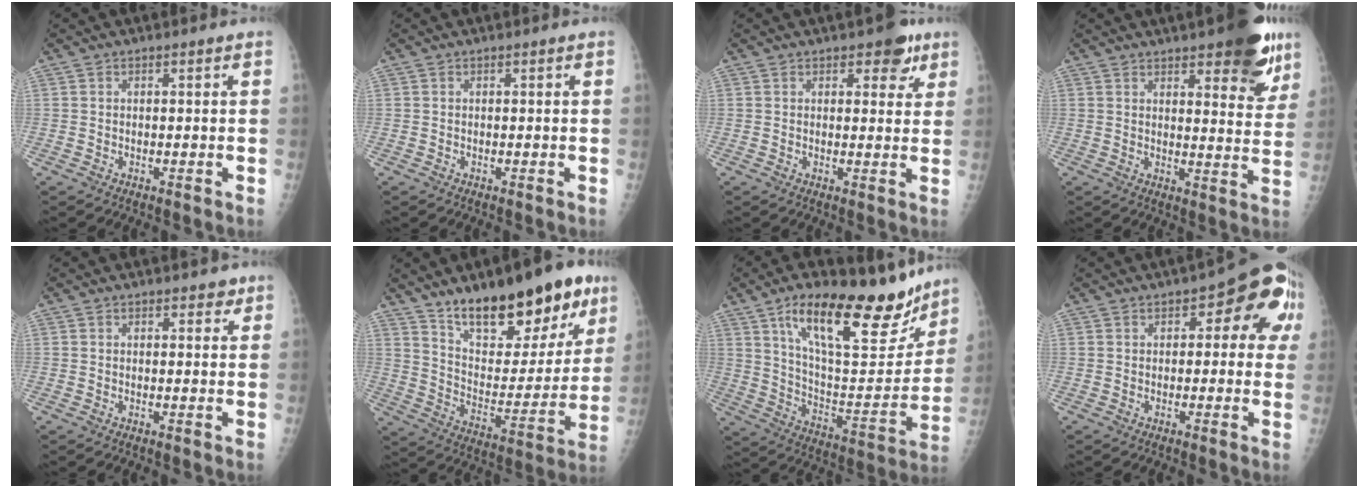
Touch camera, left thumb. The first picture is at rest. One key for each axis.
{"total": 0.0}
{"total": 5.3, "fx": 3.0, "fy": 2.9, "fz": 3.3, "tx": -0.011, "ty": -0.011, "tz": 0.033}
{"total": 14.8, "fx": 9.2, "fy": 4.9, "fz": 10.5, "tx": -0.094, "ty": -0.047, "tz": 0.116}
{"total": 2.0, "fx": 1.3, "fy": 1.2, "fz": 1.0, "tx": 0.005, "ty": -0.005, "tz": 0.013}
{"total": 25.0, "fx": 16.2, "fy": 10.4, "fz": 15.9, "tx": -0.188, "ty": -0.068, "tz": 0.255}
{"total": 26.0, "fx": 17.1, "fy": 9.0, "fz": 17.4, "tx": -0.224, "ty": -0.064, "tz": 0.278}
{"total": 11.2, "fx": 3.4, "fy": 5.5, "fz": 9.2, "tx": -0.063, "ty": 0.014, "tz": 0.031}